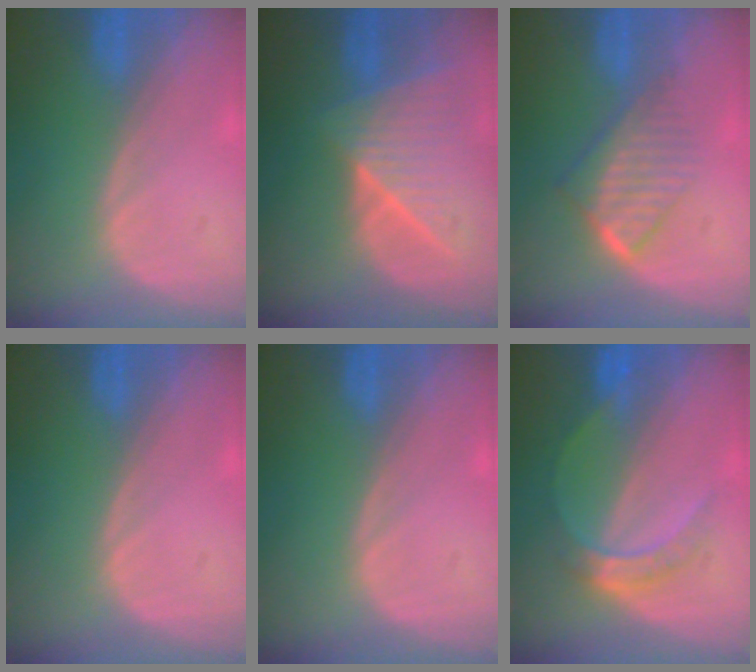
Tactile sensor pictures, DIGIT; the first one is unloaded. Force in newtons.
{"total": 8.6, "press": 7.7, "slide": 3.8}
{"total": 6.6, "press": 5.9, "slide": 3.0}
{"total": 0.0}
{"total": 0.0}
{"total": 5.0, "press": 4.7, "slide": 1.5}